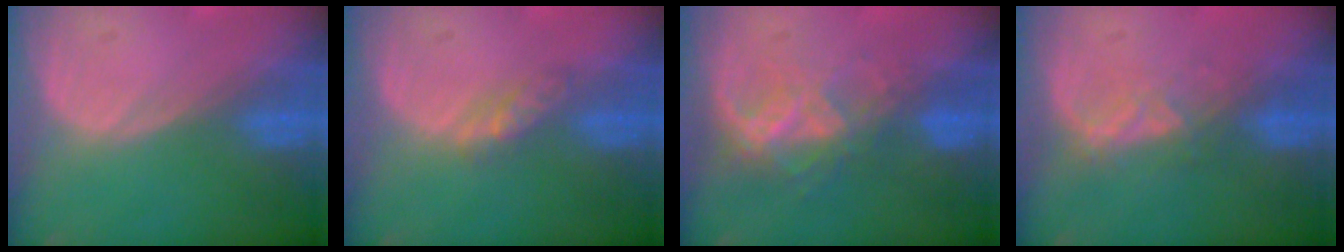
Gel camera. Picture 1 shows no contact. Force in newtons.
{"total": 2.8, "press": 2.5, "slide": 1.2}
{"total": 6.8, "press": 6.0, "slide": 3.2}
{"total": 3.4, "press": 3.3, "slide": 0.6}